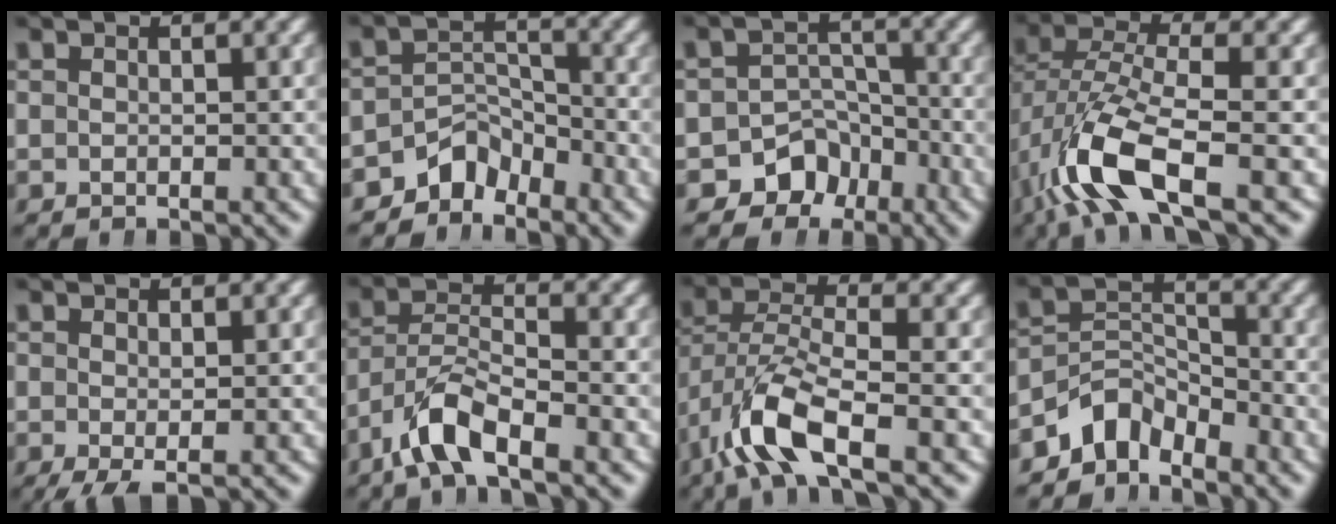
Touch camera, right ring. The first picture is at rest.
{"total": 5.8, "force": [-3.8, 3.9, 2.1], "torque": [-0.031, -0.014, -0.068]}
{"total": 7.8, "force": [-4.0, 6.4, 2.0], "torque": [-0.032, -0.022, -0.070]}
{"total": 6.8, "force": [-1.8, 3.4, 5.7], "torque": [-0.142, -0.032, -0.016]}
{"total": 1.9, "force": [-1.0, 0.5, 1.5], "torque": [-0.028, -0.016, -0.006]}
{"total": 4.8, "force": [-2.4, 2.6, 3.3], "torque": [-0.074, -0.021, -0.034]}
{"total": 5.7, "force": [-1.4, 3.1, 4.6], "torque": [-0.121, -0.034, -0.009]}
{"total": 7.0, "force": [-4.2, 4.8, 2.8], "torque": [-0.048, -0.014, -0.077]}